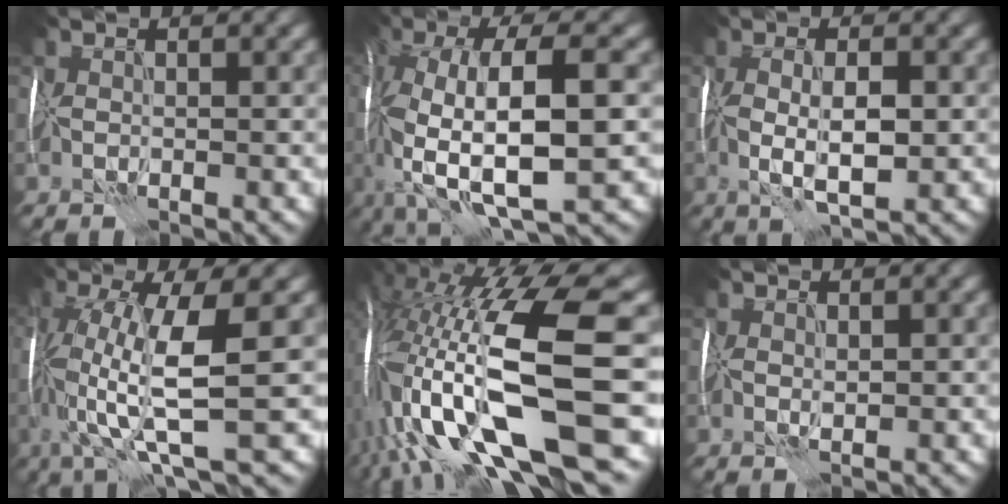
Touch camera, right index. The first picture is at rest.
{"total": 12.4, "force": [-2.0, 4.5, 11.3], "torque": [-0.207, -0.003, -0.034]}
{"total": 4.3, "force": [-0.5, 1.5, 4.0], "torque": [-0.077, -0.007, -0.005]}
{"total": 9.2, "force": [0.2, 2.5, 8.8], "torque": [-0.159, 0.000, 0.000]}
{"total": 18.0, "force": [-2.7, 6.2, 16.7], "torque": [-0.307, -0.019, -0.033]}
{"total": 0.6, "force": [0.2, 0.3, 0.5], "torque": [-0.010, 0.001, 0.004]}